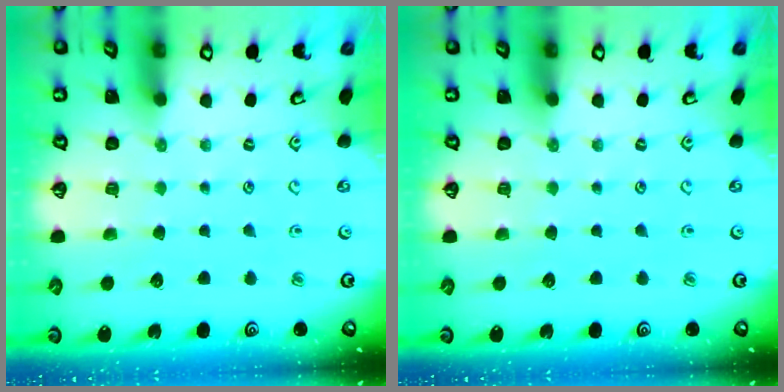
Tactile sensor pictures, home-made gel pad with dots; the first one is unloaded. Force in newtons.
{"total": 0.0}